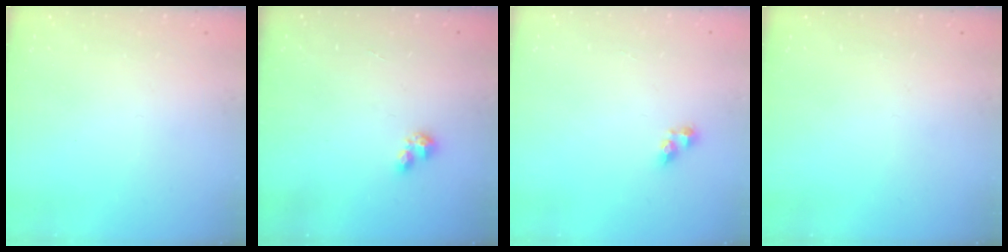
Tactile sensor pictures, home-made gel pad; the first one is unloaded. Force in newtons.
{"total": 1.0, "press": 1.0, "slide": 0.1}
{"total": 5.1, "press": 5.1, "slide": 0.6}
{"total": 0.0}